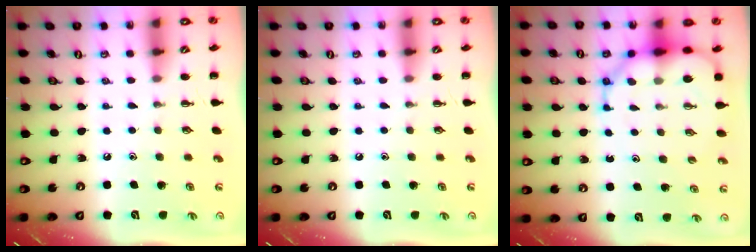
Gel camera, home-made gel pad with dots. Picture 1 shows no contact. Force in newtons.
{"total": 0.0}
{"total": 10.7, "press": 10.2, "slide": 3.1}